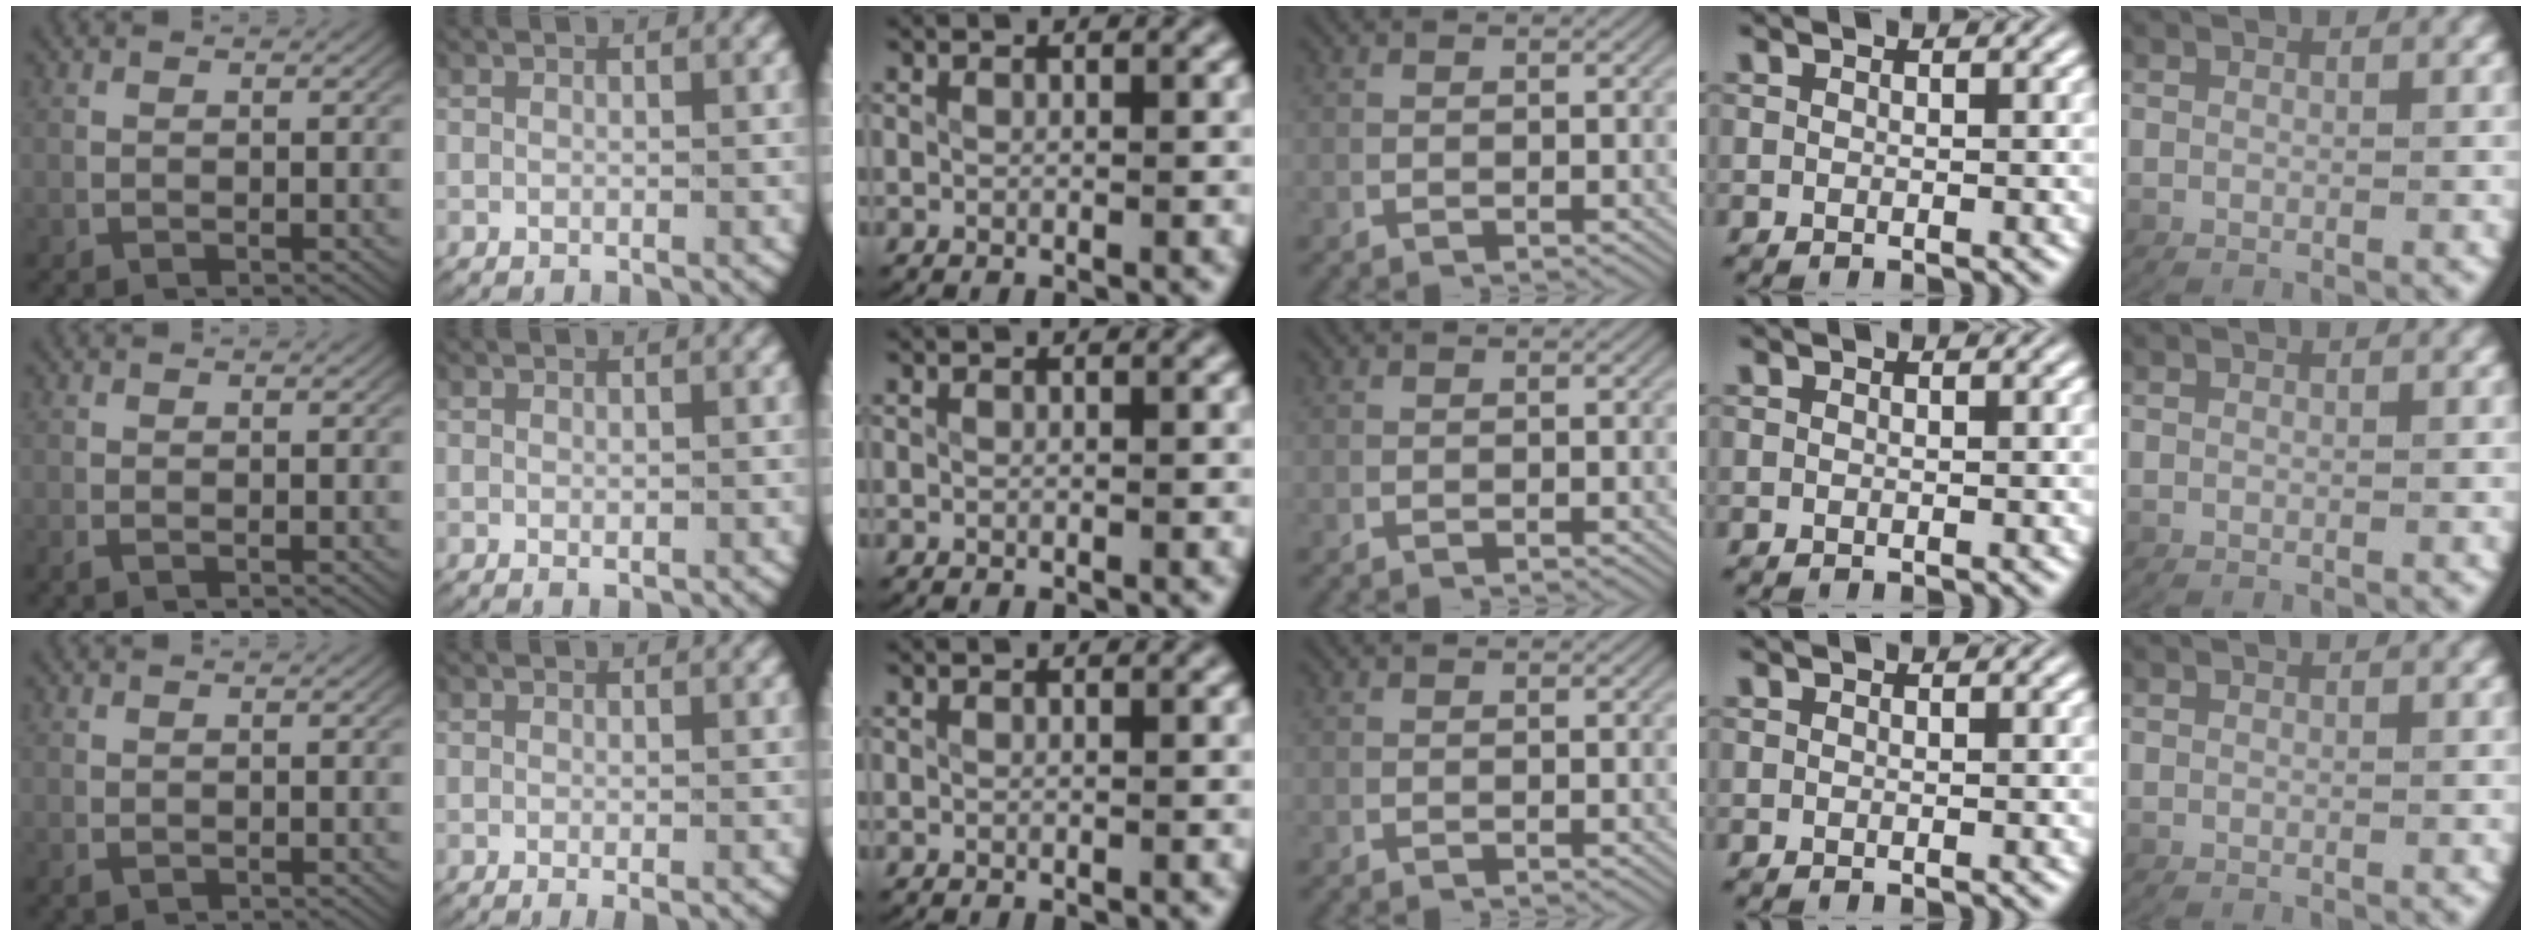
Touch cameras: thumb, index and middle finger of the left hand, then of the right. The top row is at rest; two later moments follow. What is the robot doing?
{"motion": "lift_and_place", "object": "paper towel"}